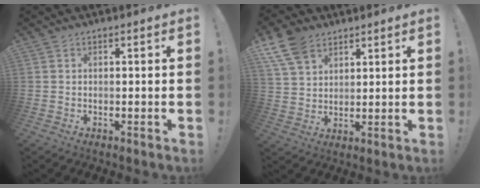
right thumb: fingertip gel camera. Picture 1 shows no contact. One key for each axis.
{"total": 10.2, "fx": 6.6, "fy": 6.3, "fz": 4.6, "tx": -0.089, "ty": -0.025, "tz": 0.131}